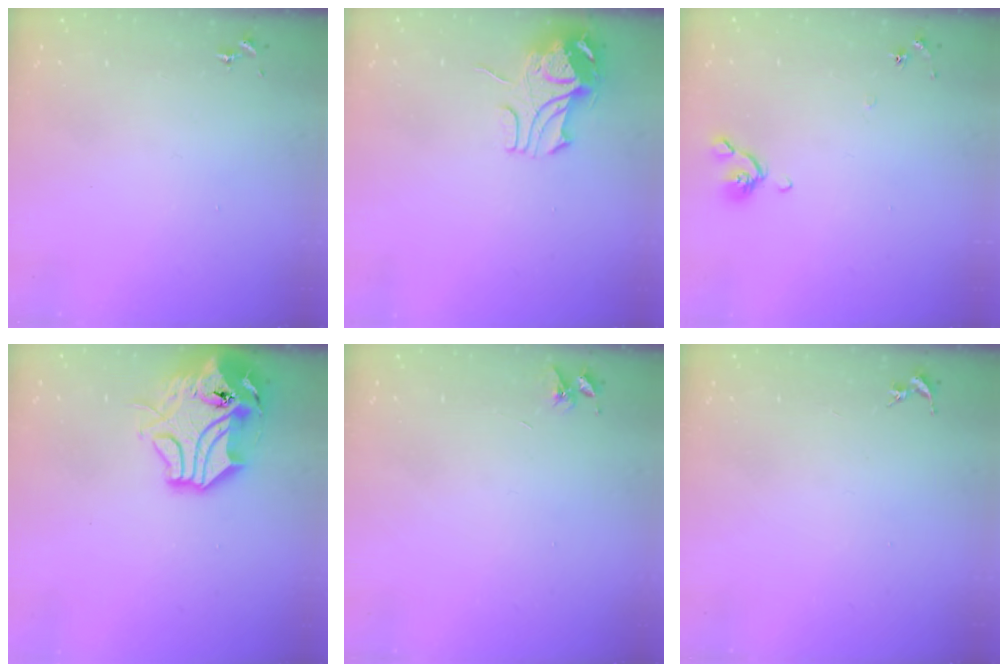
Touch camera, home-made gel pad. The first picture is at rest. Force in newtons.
{"total": 9.6, "press": 9.5, "slide": 1.1}
{"total": 5.4, "press": 5.3, "slide": 1.1}
{"total": 17.8, "press": 17.5, "slide": 2.8}
{"total": 3.6, "press": 3.6, "slide": 0.5}
{"total": 0.0}